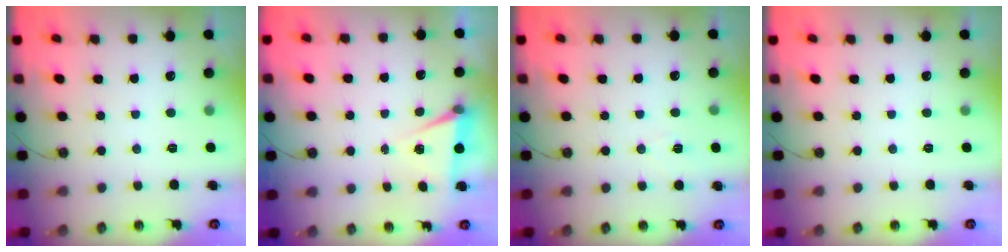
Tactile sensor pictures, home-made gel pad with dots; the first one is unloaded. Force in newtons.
{"total": 4.8, "press": 1.8, "slide": 4.5}
{"total": 6.9, "press": 5.7, "slide": 3.8}
{"total": 0.0}